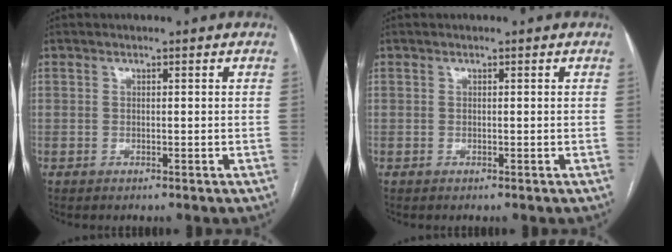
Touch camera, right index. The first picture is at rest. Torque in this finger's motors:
{"motor_torque": [0.02, -0.02, 0.00, 0.00]}